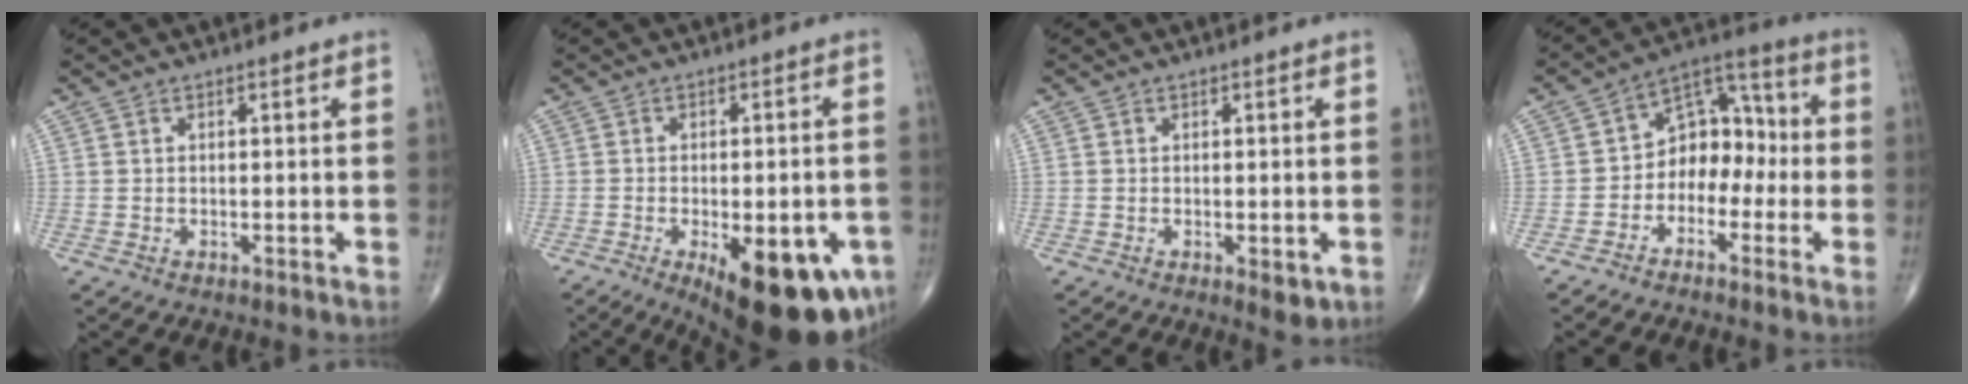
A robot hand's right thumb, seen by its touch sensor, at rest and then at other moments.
{"total": 19.3, "force": [-7.7, 7.6, 15.9], "torque": [-0.164, -0.002, -0.091]}
{"total": 2.6, "force": [-0.7, 1.1, 2.3], "torque": [-0.025, -0.006, -0.005]}
{"total": 9.8, "force": [-2.2, 7.1, 6.3], "torque": [-0.058, 0.049, -0.054]}